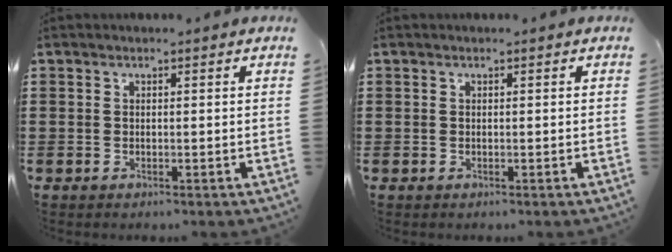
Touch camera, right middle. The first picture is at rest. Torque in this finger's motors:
{"motor_torque": [0.13, -0.05, -0.02, -0.01]}